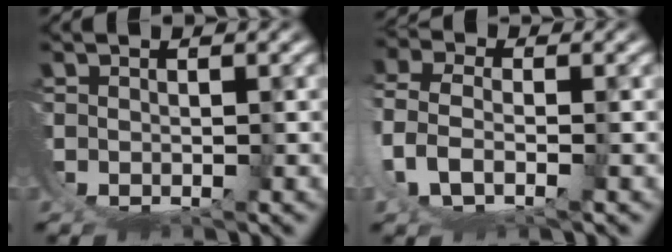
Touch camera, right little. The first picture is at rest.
{"total": 3.6, "force": [-0.5, 1.4, 3.3], "torque": [-0.092, -0.016, 0.001]}